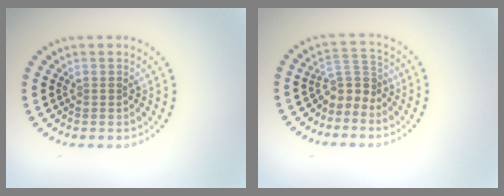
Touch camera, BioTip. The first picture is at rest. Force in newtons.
{"total": 2.7, "press": 2.0, "slide": 1.9}